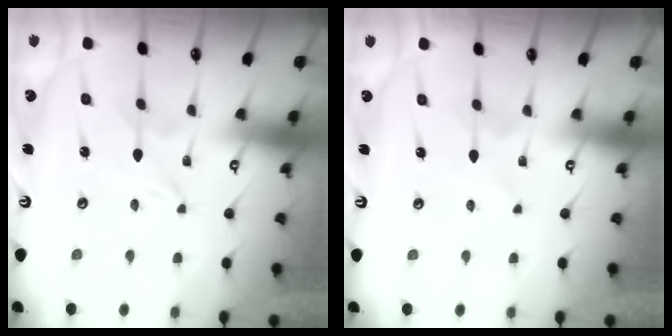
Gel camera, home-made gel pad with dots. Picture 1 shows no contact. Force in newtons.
{"total": 1.7, "press": 1.7, "slide": 0.3}